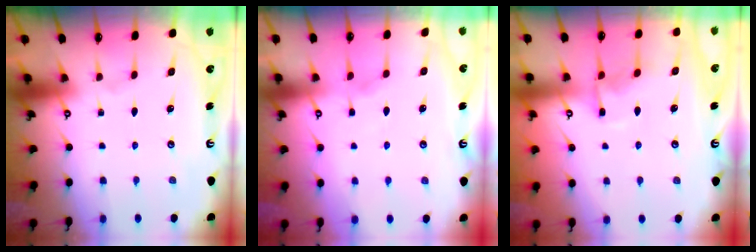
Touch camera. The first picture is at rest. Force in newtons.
{"total": 1.5, "press": 1.5, "slide": 0.4}
{"total": 7.3, "press": 7.2, "slide": 0.6}